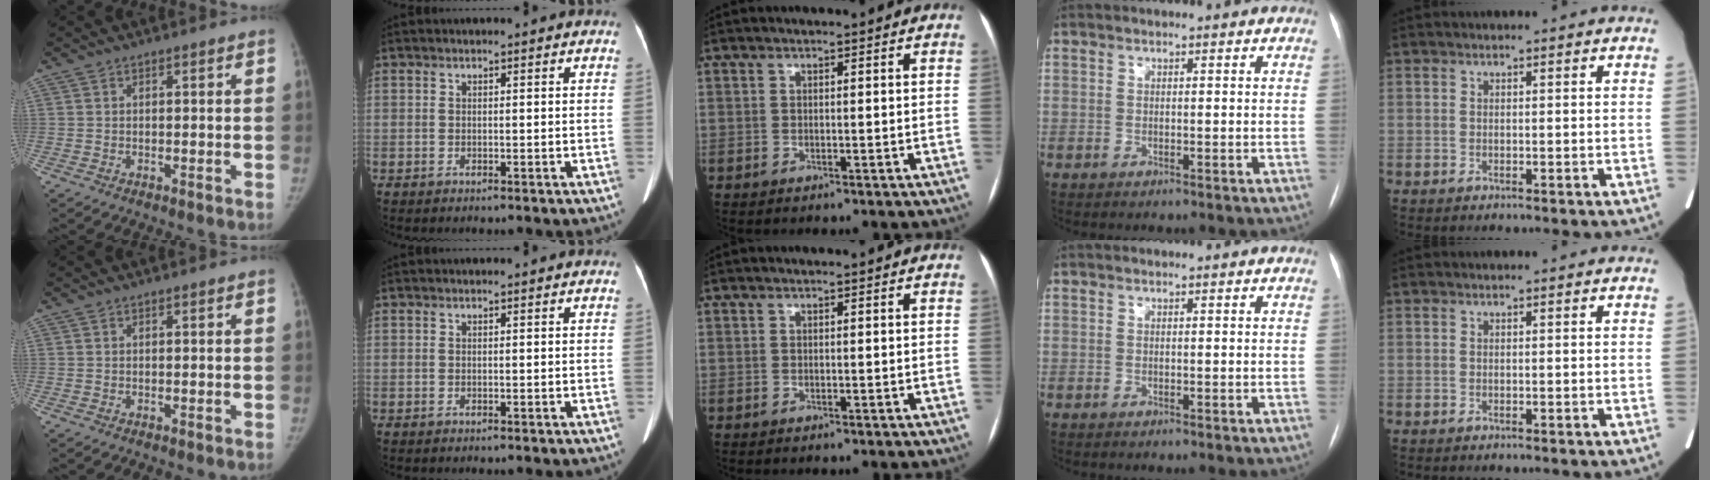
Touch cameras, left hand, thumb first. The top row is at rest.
{}